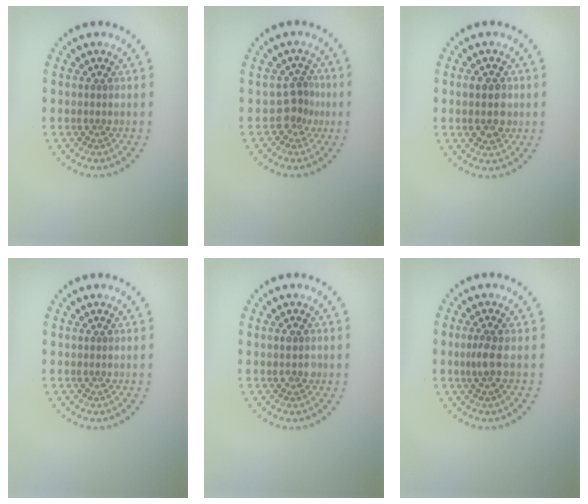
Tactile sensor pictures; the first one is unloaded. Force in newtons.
{"total": 2.0, "press": 1.5, "slide": 1.3}
{"total": 3.0, "press": 3.0, "slide": 0.1}
{"total": 0.0}
{"total": 1.1, "press": 1.1, "slide": 0.0}
{"total": 1.6, "press": 1.2, "slide": 1.0}